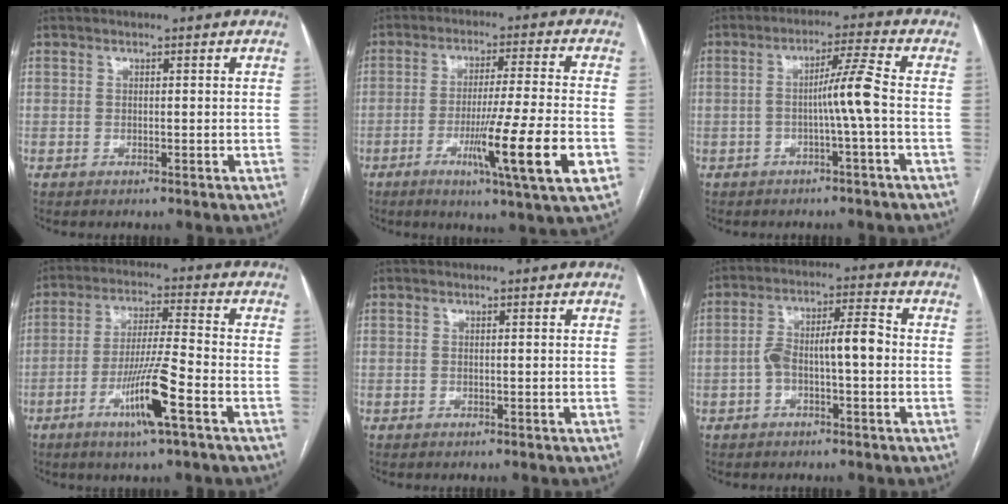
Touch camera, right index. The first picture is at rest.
{"total": 14.3, "force": [-4.8, -1.0, 13.4], "torque": [-0.228, -0.029, -0.081]}
{"total": 5.7, "force": [-1.3, -1.1, 5.5], "torque": [-0.093, 0.015, -0.022]}
{"total": 10.3, "force": [-4.7, -0.3, 9.2], "torque": [-0.175, -0.011, -0.088]}
{"total": 0.0}
{"total": 7.7, "force": [-1.2, 1.8, 7.4], "torque": [-0.134, 0.032, -0.021]}